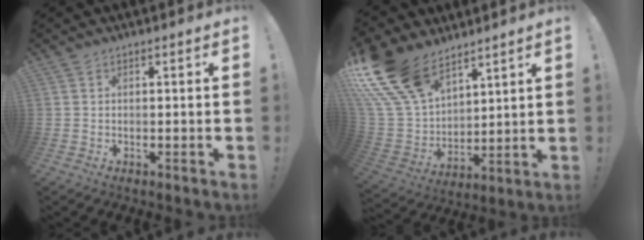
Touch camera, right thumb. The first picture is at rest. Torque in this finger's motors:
{"motor_torque": [1.60, 3.06, 0.48, 0.10, 0.33]}